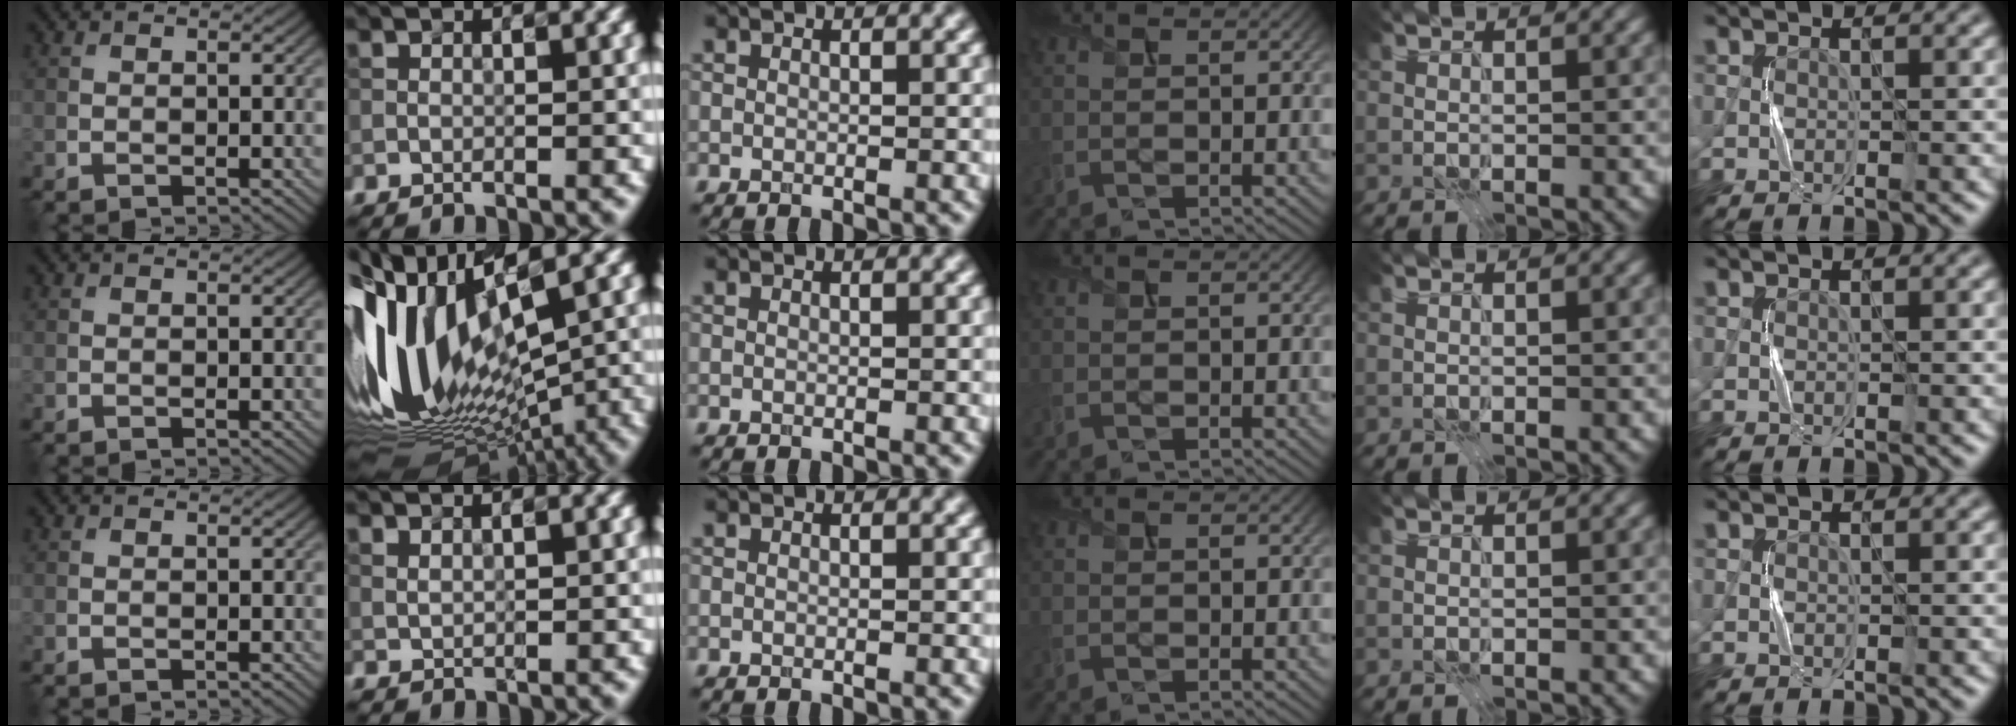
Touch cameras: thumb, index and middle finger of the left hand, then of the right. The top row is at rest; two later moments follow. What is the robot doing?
{"motion": "press", "object": "sticky note"}